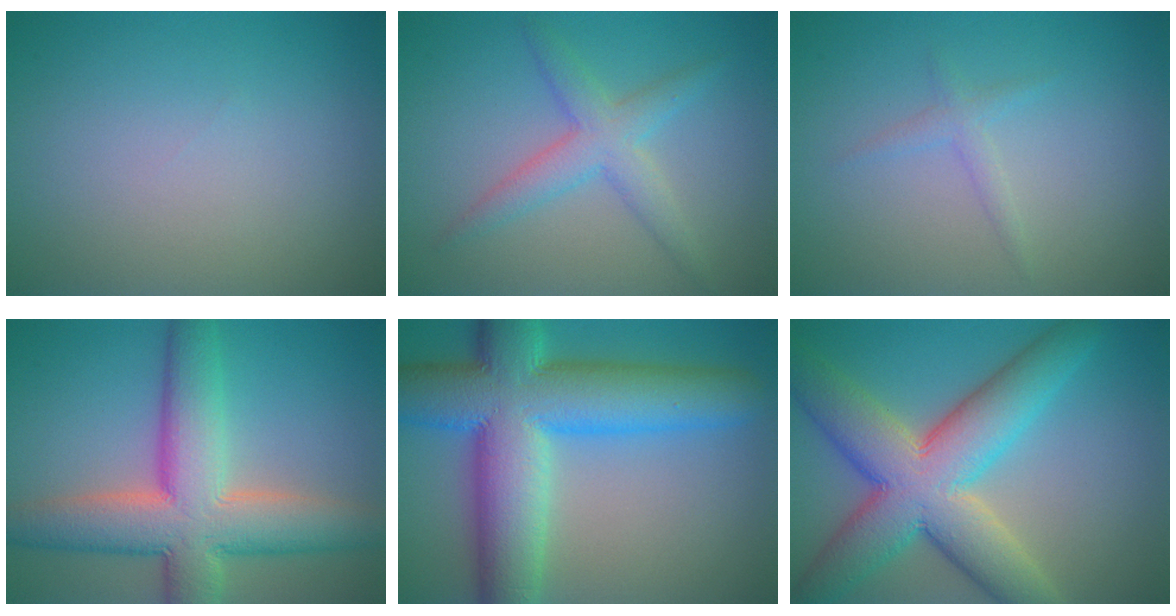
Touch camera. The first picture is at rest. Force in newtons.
{"total": 3.5, "press": 3.5, "slide": 0.1}
{"total": 1.2, "press": 1.2, "slide": 0.0}
{"total": 10.1, "press": 10.1, "slide": 0.7}
{"total": 13.6, "press": 13.6, "slide": 0.3}
{"total": 10.9, "press": 10.9, "slide": 0.2}